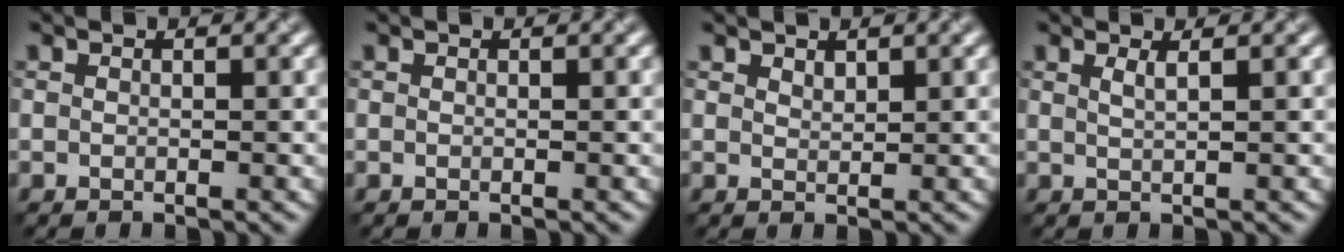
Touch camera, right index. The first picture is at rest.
{"total": 0.0}
{"total": 0.9, "force": [0.8, 0.3, 0.3], "torque": [-0.006, -0.002, 0.018]}
{"total": 1.3, "force": [0.6, 0.4, 1.0], "torque": [-0.010, -0.001, 0.008]}